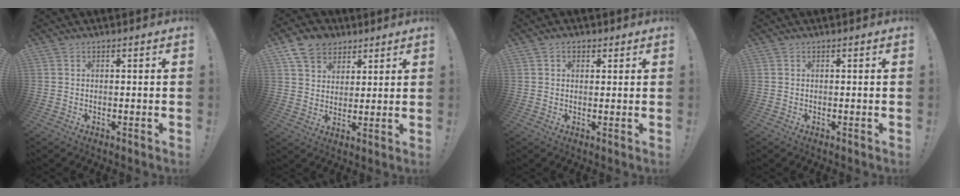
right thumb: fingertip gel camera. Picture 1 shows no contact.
{"total": 9.7, "force": [5.9, 7.2, 2.6], "torque": [-0.048, -0.030, 0.119]}
{"total": 2.2, "force": [0.9, 1.7, 1.1], "torque": [-0.016, 0.000, 0.015]}
{"total": 0.0}